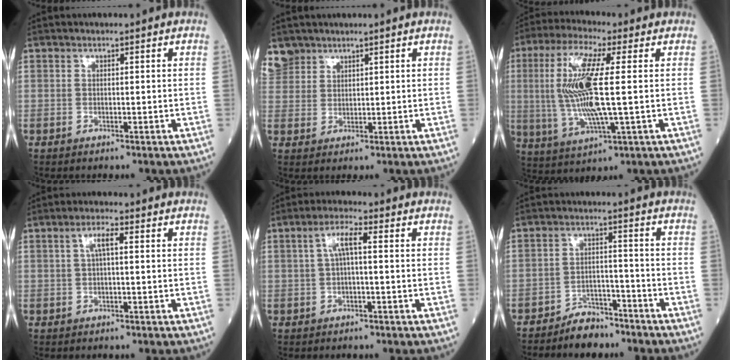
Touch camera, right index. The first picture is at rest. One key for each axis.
{"total": 4.3, "fx": 3.4, "fy": 2.7, "fz": 0.0, "tx": 0.008, "ty": 0.011, "tz": 0.071}
{"total": 13.7, "fx": 1.0, "fy": 1.7, "fz": 13.6, "tx": -0.295, "ty": 0.001, "tz": 0.017}
{"total": 3.0, "fx": 0.7, "fy": 0.6, "fz": 2.9, "tx": -0.059, "ty": 0.011, "tz": 0.014}
{"total": 4.2, "fx": 0.6, "fy": 0.8, "fz": 4.1, "tx": -0.080, "ty": 0.017, "tz": 0.012}
{"total": 5.1, "fx": -4.5, "fy": 2.1, "fz": 1.1, "tx": -0.019, "ty": 0.003, "tz": -0.077}